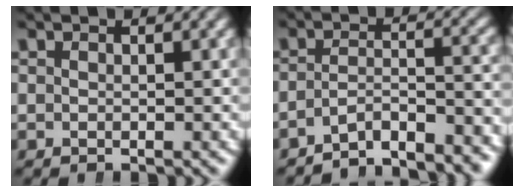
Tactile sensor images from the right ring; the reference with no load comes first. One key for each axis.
{"total": 8.4, "fx": -7.2, "fy": 3.5, "fz": 2.5, "tx": -0.038, "ty": -0.028, "tz": -0.114}